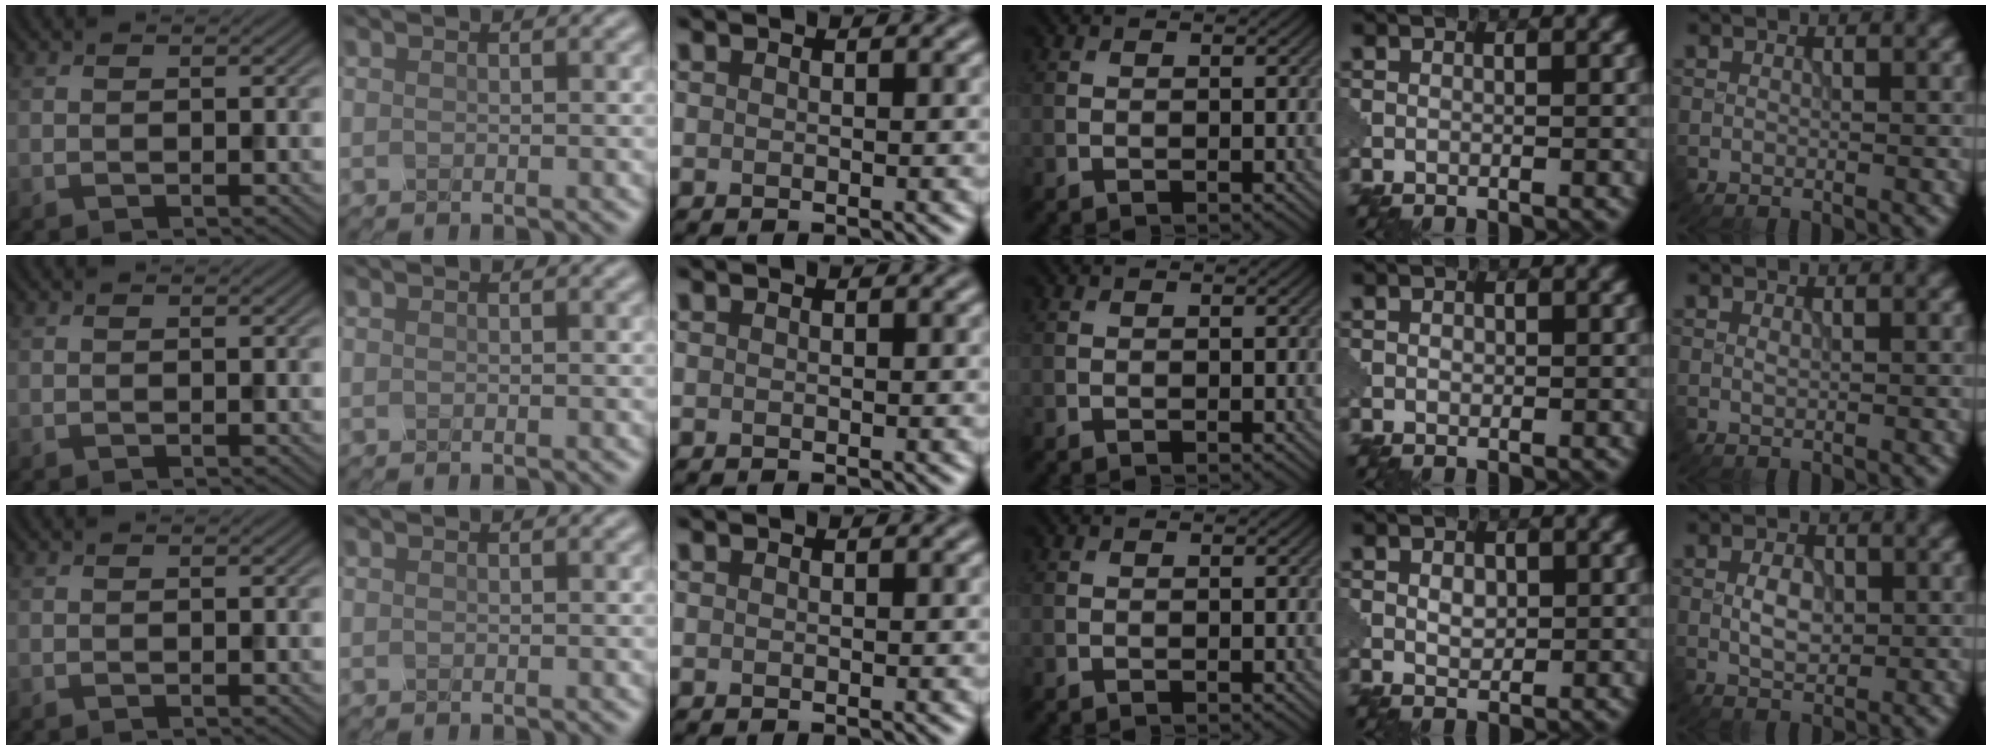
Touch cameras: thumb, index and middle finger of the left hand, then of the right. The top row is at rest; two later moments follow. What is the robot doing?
{"motion": "close", "object": "eyeshadow palette"}